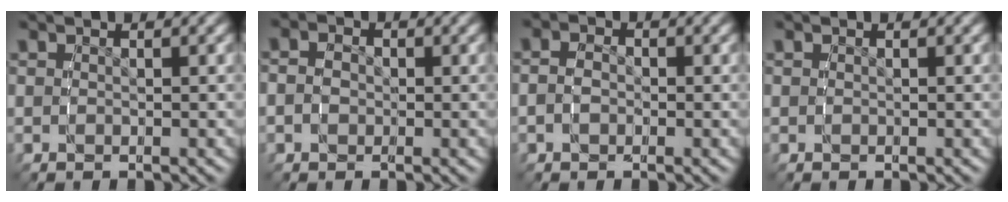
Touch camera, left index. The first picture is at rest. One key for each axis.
{"total": 2.7, "fx": -0.3, "fy": 2.3, "fz": 1.3, "tx": -0.039, "ty": -0.008, "tz": -0.005}
{"total": 2.1, "fx": -0.5, "fy": 1.6, "fz": 1.2, "tx": -0.027, "ty": -0.003, "tz": -0.009}
{"total": 0.0}